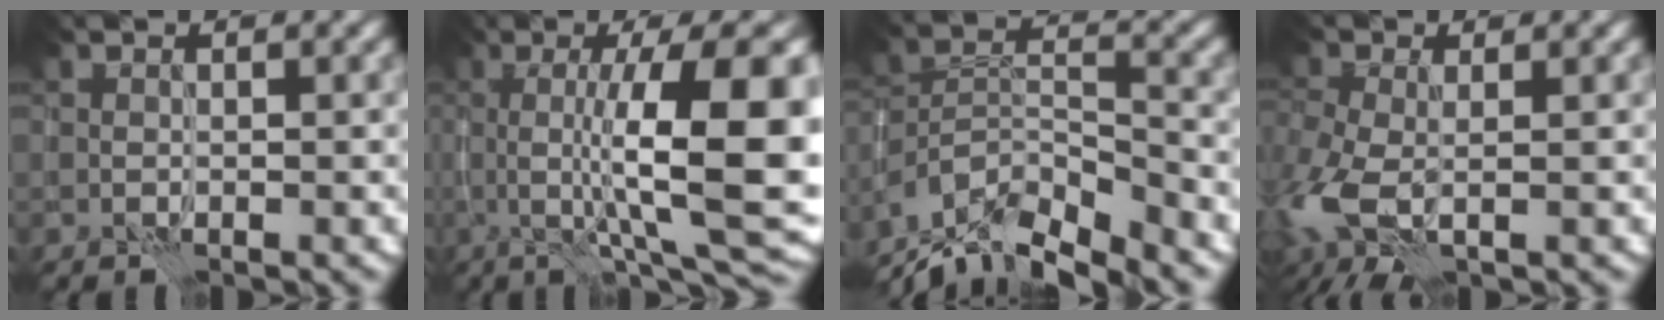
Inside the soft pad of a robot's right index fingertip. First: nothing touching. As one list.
[{"total": 12.6, "force": [0.4, 3.4, 12.2], "torque": [-0.164, 0.006, 0.014]}, {"total": 9.7, "force": [-8.4, 2.8, 4.0], "torque": [-0.070, 0.003, -0.143]}, {"total": 5.7, "force": [-1.7, 3.2, 4.4], "torque": [-0.111, -0.016, -0.035]}]